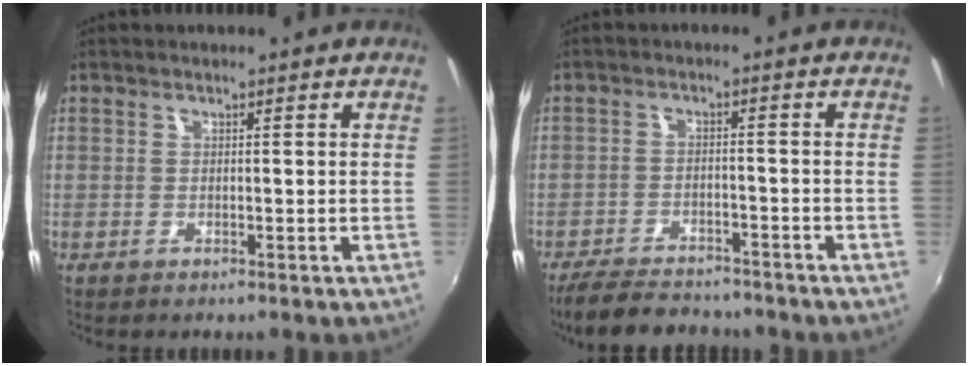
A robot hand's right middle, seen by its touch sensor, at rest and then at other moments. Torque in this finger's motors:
{"motor_torque": [1.06, -1.08, 0.20, 0.07]}